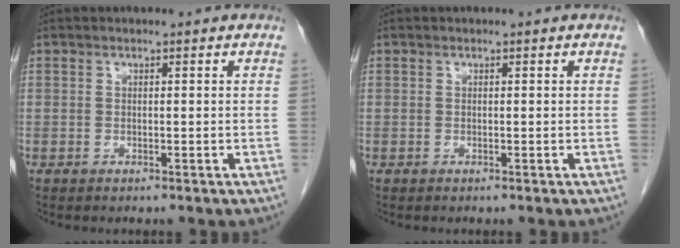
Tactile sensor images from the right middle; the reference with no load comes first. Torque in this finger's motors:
{"motor_torque": [0.25, -0.24, 0.00, 0.00]}